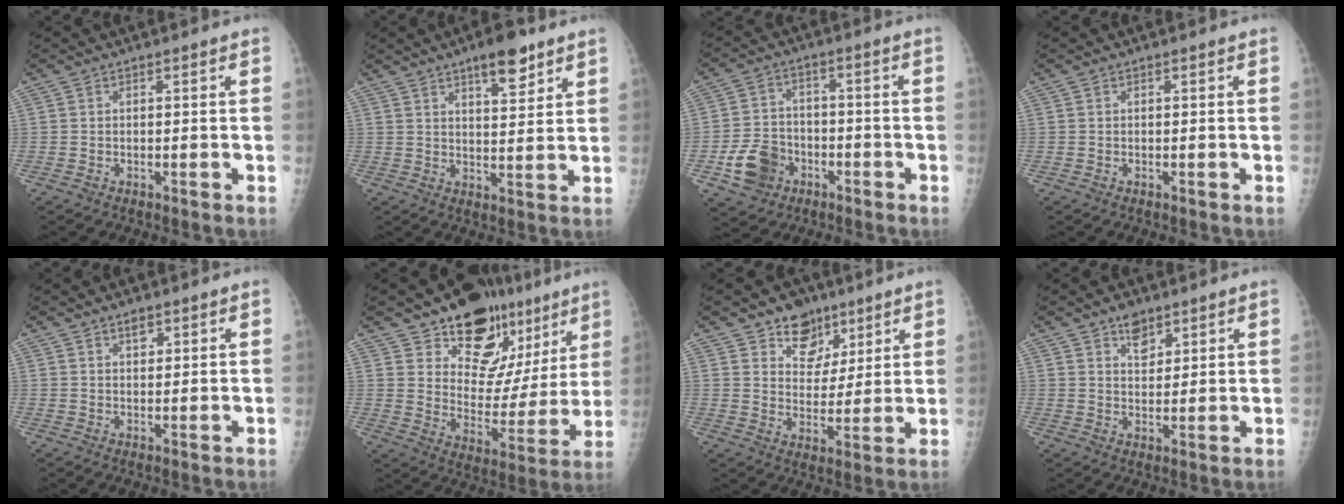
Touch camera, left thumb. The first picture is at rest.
{"total": 8.2, "force": [5.3, 2.7, 5.6], "torque": [-0.067, -0.030, 0.078]}
{"total": 9.6, "force": [-4.0, 7.7, 4.1], "torque": [-0.057, 0.021, -0.066]}
{"total": 0.0}
{"total": 2.2, "force": [1.4, 1.2, 1.2], "torque": [-0.010, -0.008, 0.022]}
{"total": 20.7, "force": [13.8, 11.9, 9.8], "torque": [-0.087, -0.072, 0.203]}
{"total": 9.2, "force": [6.0, 6.4, 2.5], "torque": [-0.001, -0.034, 0.101]}
{"total": 4.6, "force": [3.1, 2.6, 2.2], "torque": [-0.014, -0.021, 0.052]}